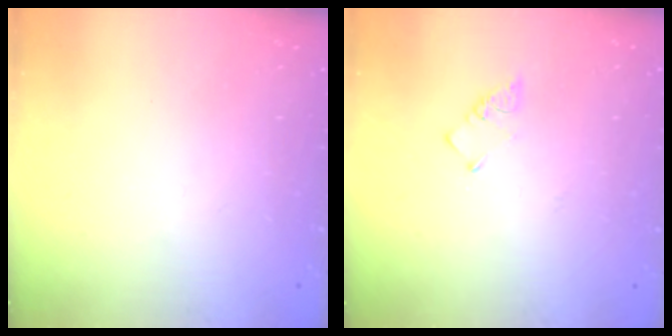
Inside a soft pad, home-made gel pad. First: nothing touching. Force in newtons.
{"total": 2.7, "press": 2.7, "slide": 0.4}